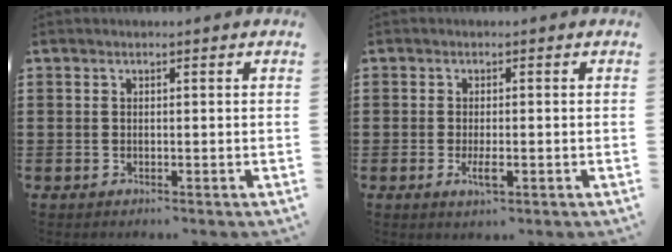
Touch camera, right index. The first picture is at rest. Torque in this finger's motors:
{"motor_torque": [0.64, -0.01, 0.06, 0.04]}